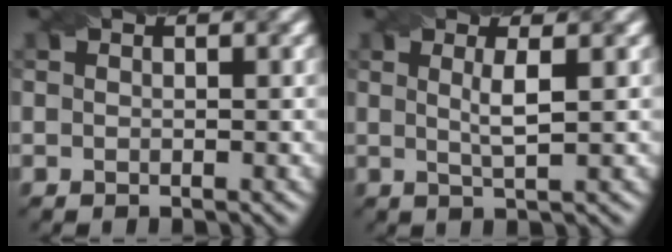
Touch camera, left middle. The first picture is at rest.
{"total": 2.5, "force": [0.5, 0.5, 2.4], "torque": [-0.042, 0.000, 0.006]}